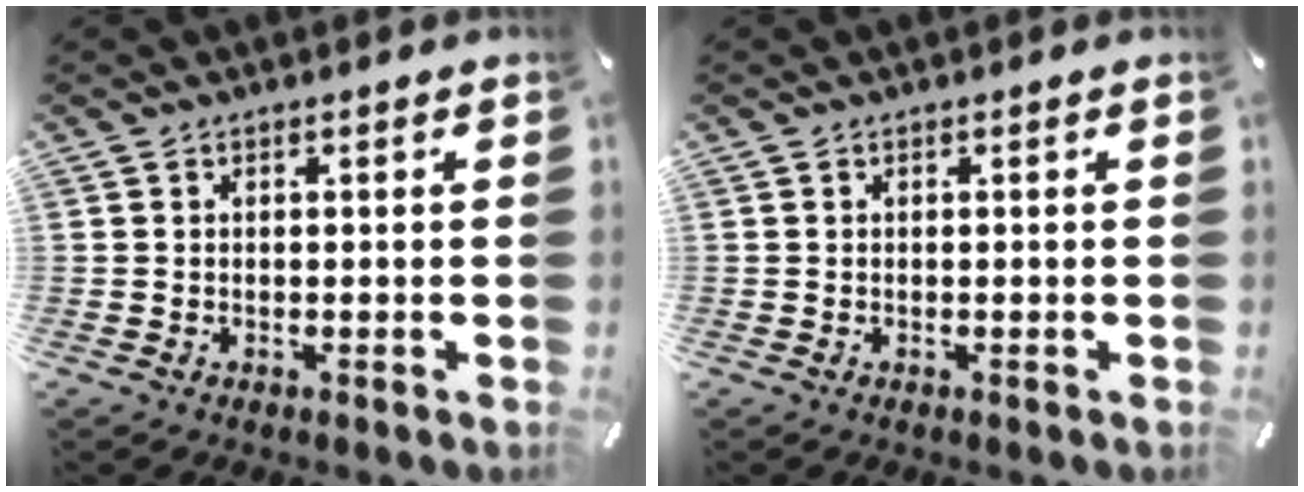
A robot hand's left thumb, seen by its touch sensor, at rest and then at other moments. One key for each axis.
{"total": 0.0}